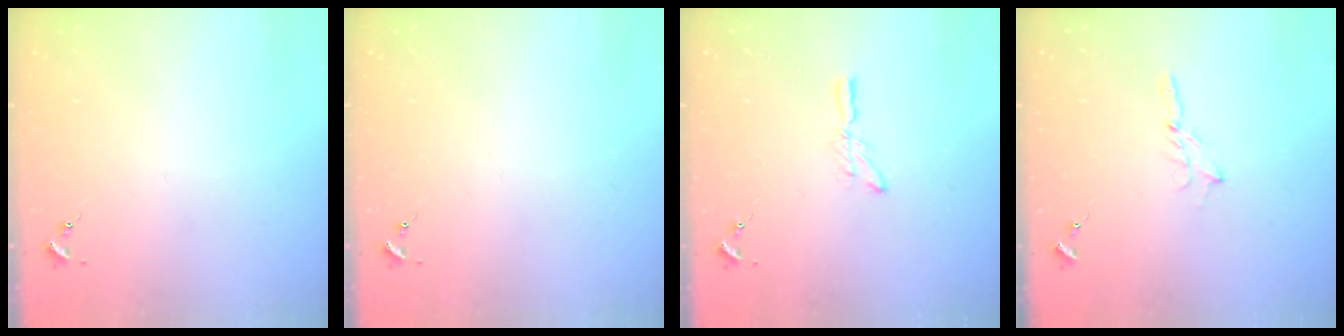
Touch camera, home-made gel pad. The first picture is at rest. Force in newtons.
{"total": 0.0}
{"total": 5.2, "press": 5.1, "slide": 0.5}
{"total": 2.1, "press": 2.1, "slide": 0.2}